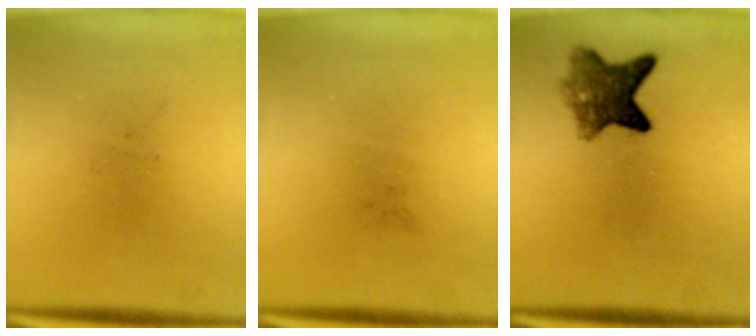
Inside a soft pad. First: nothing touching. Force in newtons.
{"total": 0.0}
{"total": 6.6}